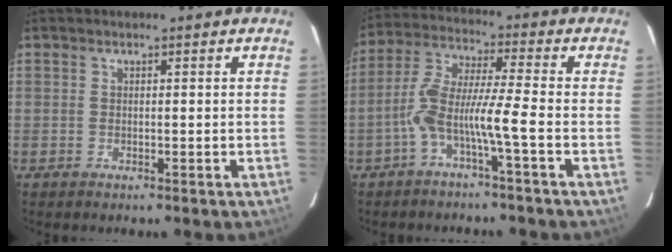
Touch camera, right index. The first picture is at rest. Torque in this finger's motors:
{"motor_torque": [1.35, -0.77, 0.59, 0.20]}